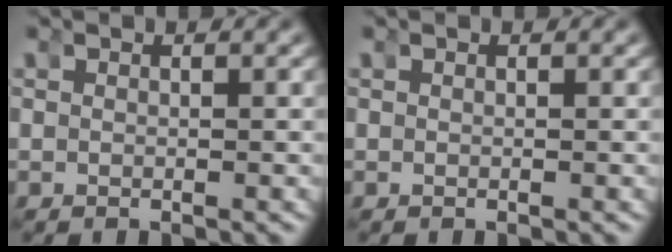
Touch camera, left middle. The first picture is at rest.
{"total": 0.0}